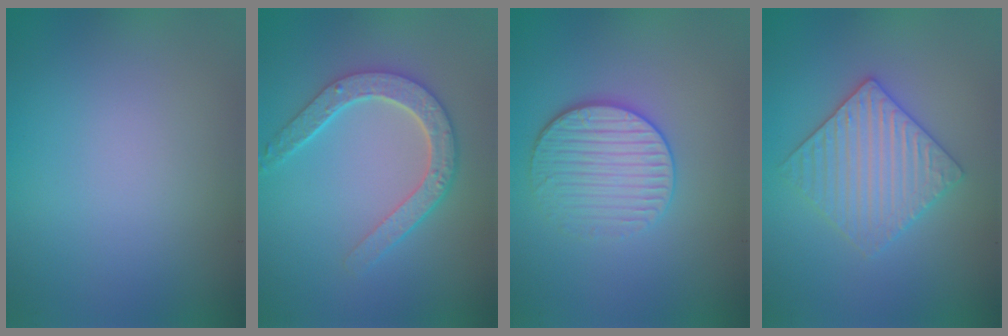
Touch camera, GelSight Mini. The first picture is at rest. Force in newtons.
{"total": 4.5, "press": 3.5, "slide": 2.7}
{"total": 3.6, "press": 3.3, "slide": 1.4}
{"total": 3.9, "press": 3.8, "slide": 0.7}